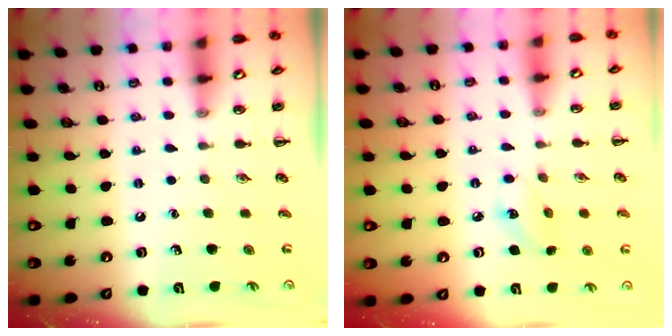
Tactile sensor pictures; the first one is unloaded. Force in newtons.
{"total": 6.3, "press": 6.2, "slide": 1.2}